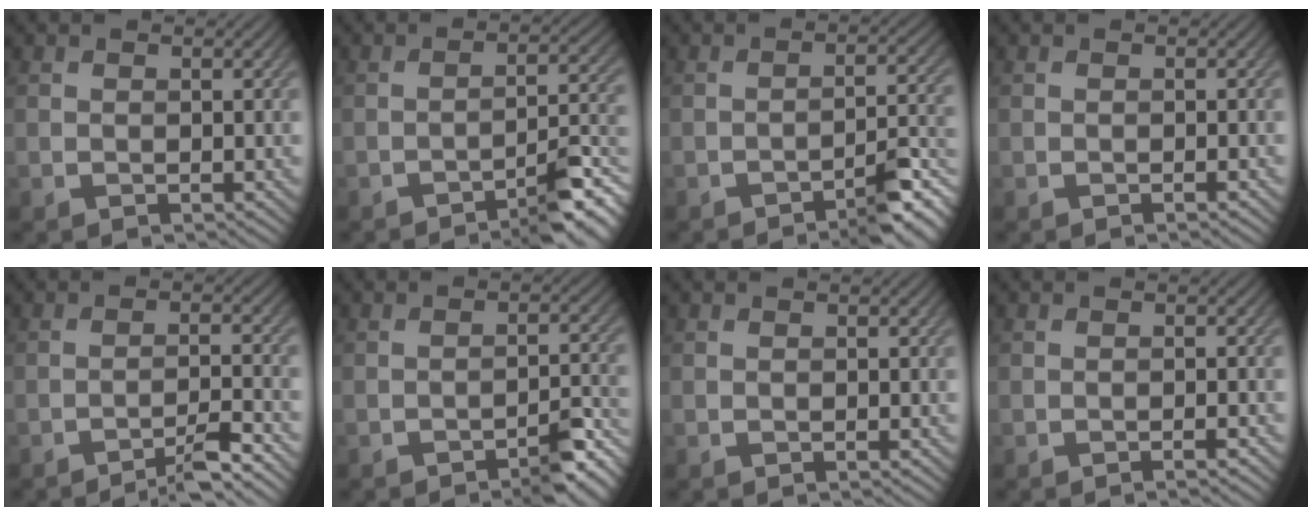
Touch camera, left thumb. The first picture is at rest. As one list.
[{"total": 7.0, "force": [-4.7, 1.3, 5.0], "torque": [-0.065, 0.009, -0.070]}, {"total": 6.2, "force": [-4.2, 1.2, 4.4], "torque": [-0.056, 0.007, -0.060]}, {"total": 0.7, "force": [-0.4, 0.0, 0.6], "torque": [-0.007, 0.002, -0.010]}, {"total": 4.6, "force": [-3.5, 0.4, 3.0], "torque": [-0.042, 0.015, -0.067]}, {"total": 5.1, "force": [-3.6, 1.1, 3.5], "torque": [-0.045, 0.007, -0.049]}, {"total": 0.0}, {"total": 1.3, "force": [-0.7, 0.1, 1.0], "torque": [-0.011, 0.005, -0.017]}]